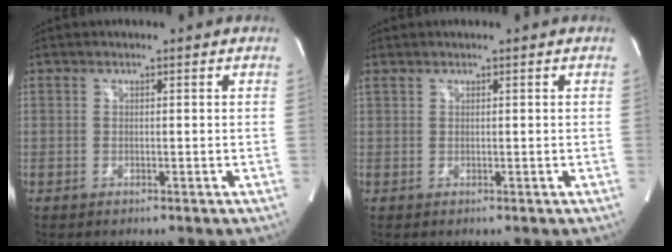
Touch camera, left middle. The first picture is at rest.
{"total": 0.5, "force": [0.5, 0.1, 0.1], "torque": [-0.017, 0.014, 0.019]}